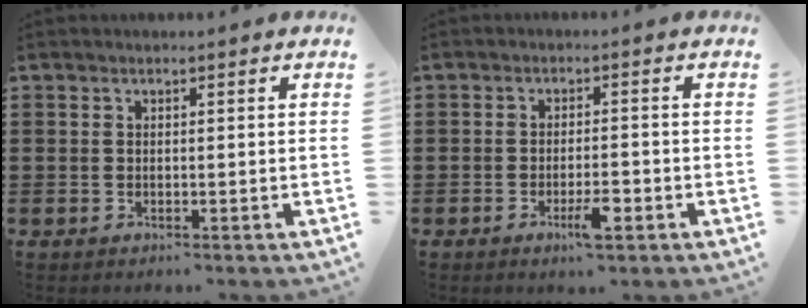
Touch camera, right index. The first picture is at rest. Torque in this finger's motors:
{"motor_torque": [-0.11, 0.29, 0.12, 0.06]}